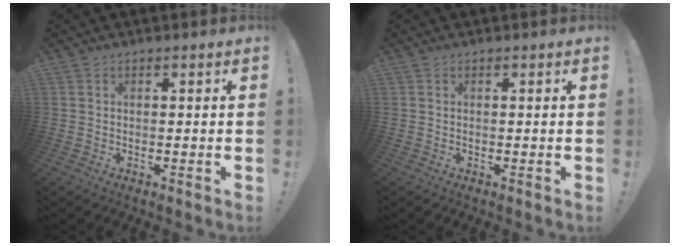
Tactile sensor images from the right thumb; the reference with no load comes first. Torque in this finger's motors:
{"motor_torque": [0.00, 0.00, 0.21, -0.20, 0.05]}